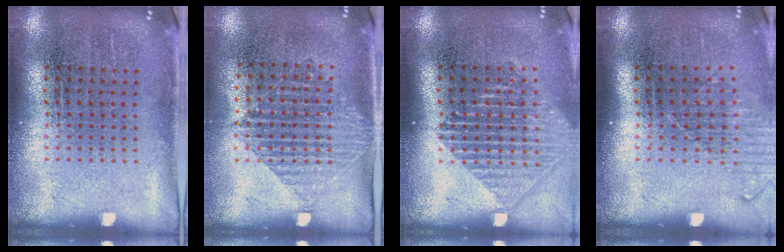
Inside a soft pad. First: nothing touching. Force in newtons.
{"total": 1.2, "press": 1.0, "slide": 0.6}
{"total": 1.4, "press": 1.3, "slide": 0.6}
{"total": 1.3, "press": 1.1, "slide": 0.8}